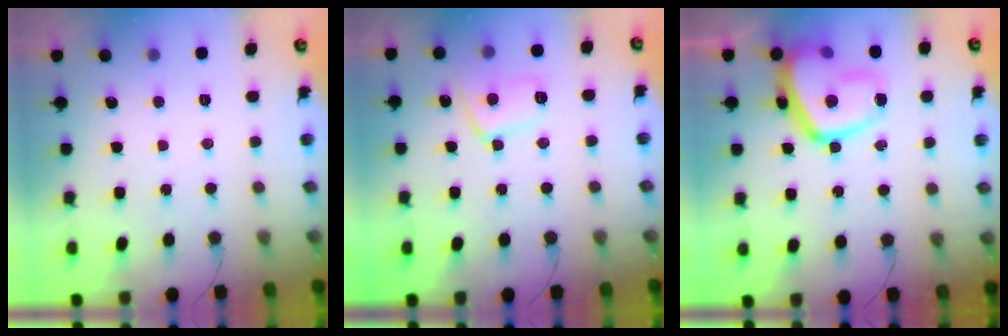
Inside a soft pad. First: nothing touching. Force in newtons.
{"total": 9.1, "press": 9.1, "slide": 0.8}
{"total": 18.4, "press": 18.3, "slide": 2.0}